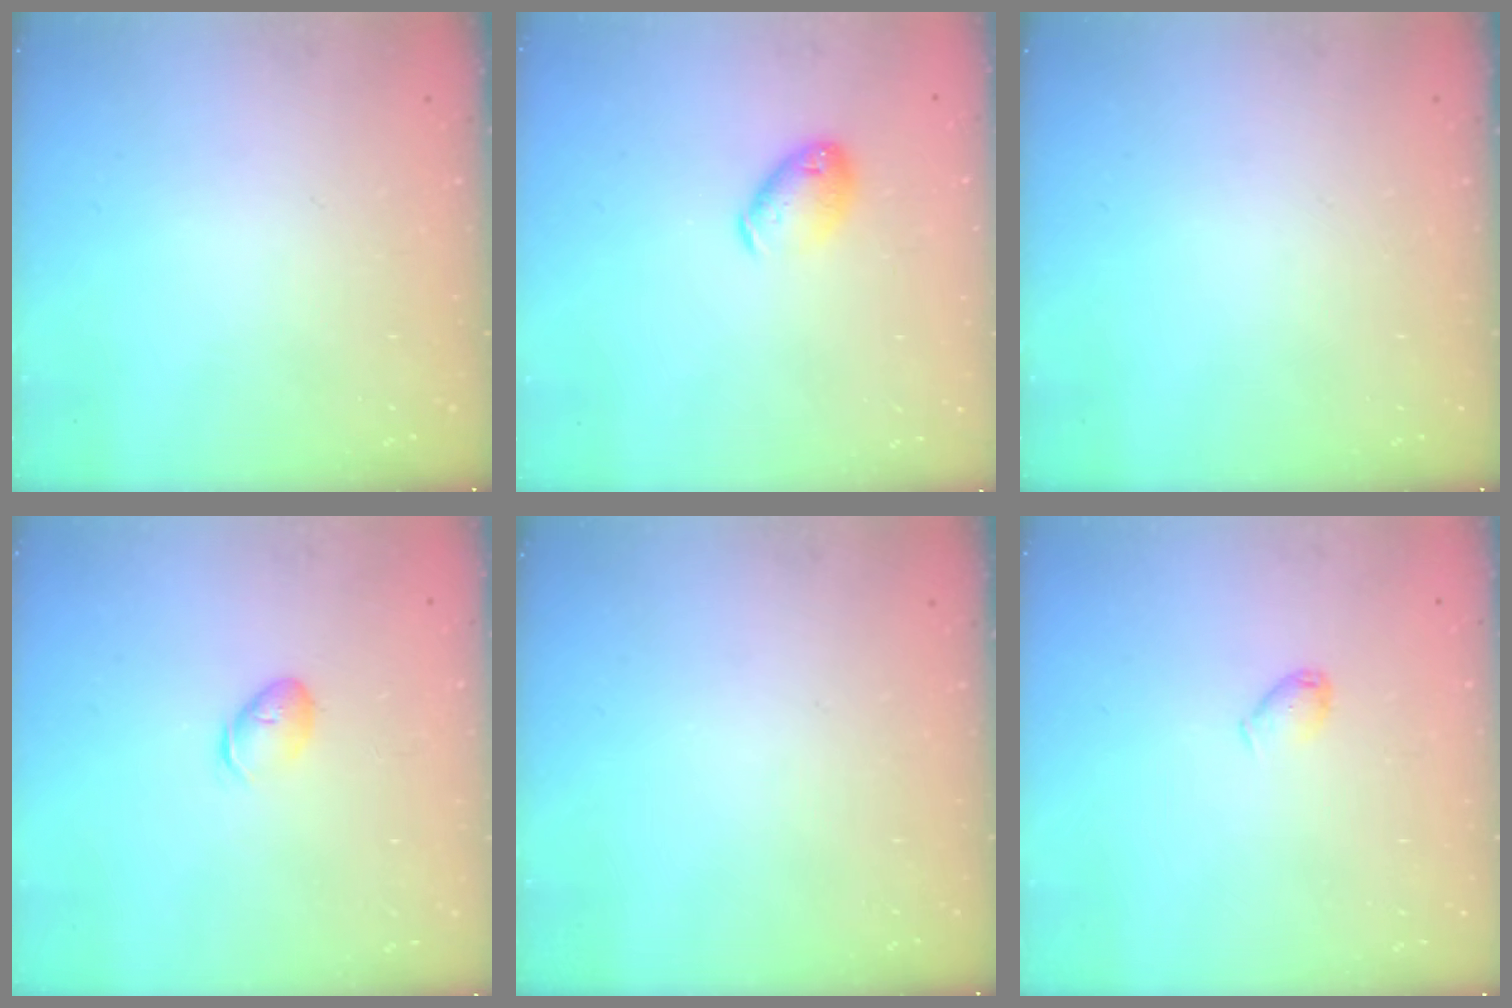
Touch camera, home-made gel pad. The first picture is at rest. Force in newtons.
{"total": 8.0, "press": 7.9, "slide": 0.8}
{"total": 0.0}
{"total": 6.4, "press": 6.2, "slide": 1.6}
{"total": 0.0}
{"total": 3.4, "press": 3.4, "slide": 0.6}